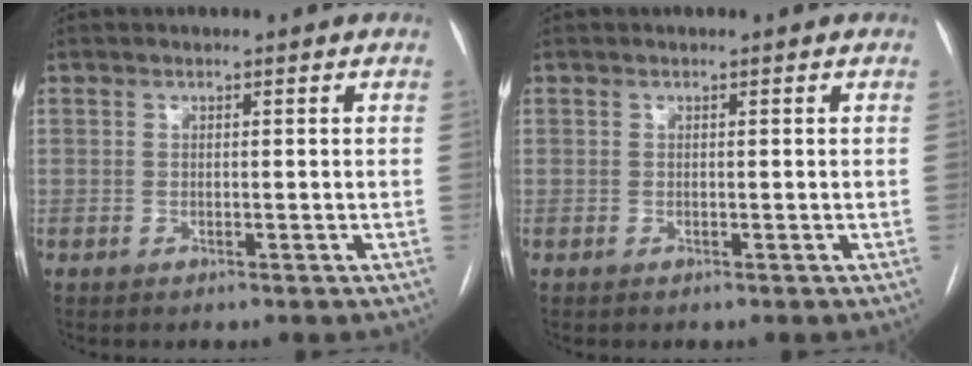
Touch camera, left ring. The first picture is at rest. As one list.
[{"total": 0.0}]